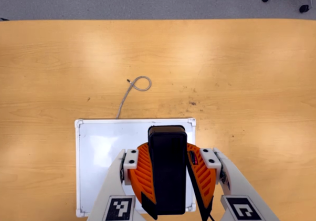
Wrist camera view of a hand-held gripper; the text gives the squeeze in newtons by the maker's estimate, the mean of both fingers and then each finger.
{"total": 10.1, "left": 9.6, "right": 10.7}